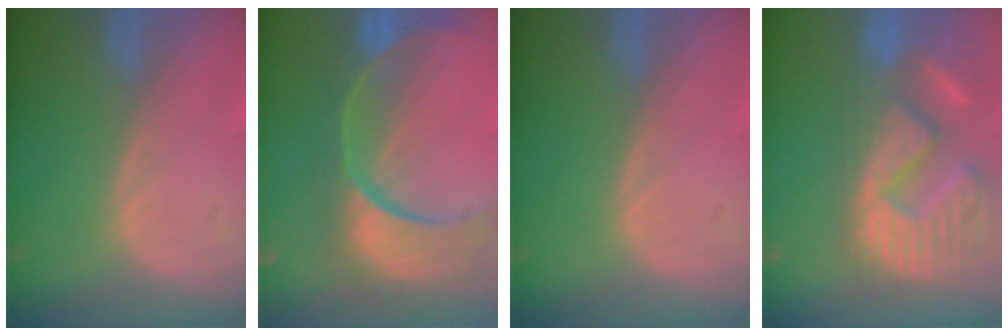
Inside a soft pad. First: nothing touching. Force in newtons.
{"total": 13.8, "press": 11.0, "slide": 8.4}
{"total": 0.0}
{"total": 15.4, "press": 12.6, "slide": 8.8}